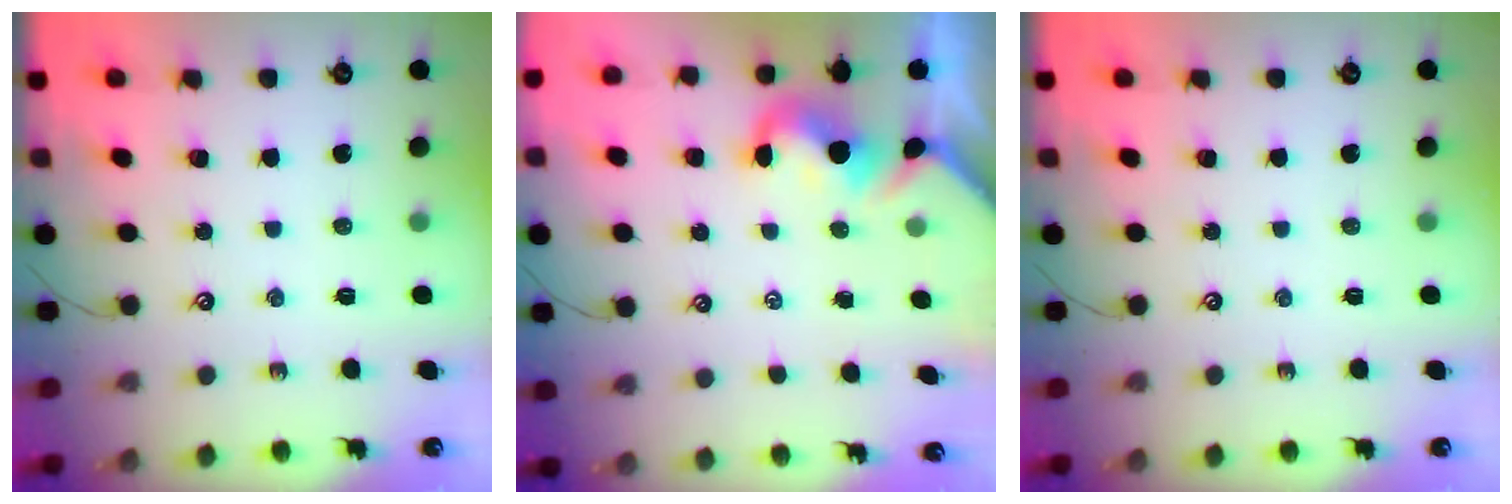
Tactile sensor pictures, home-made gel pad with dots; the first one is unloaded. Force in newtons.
{"total": 1.4, "press": 1.3, "slide": 0.5}
{"total": 0.0}